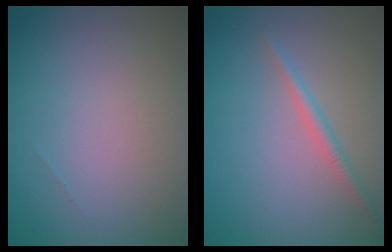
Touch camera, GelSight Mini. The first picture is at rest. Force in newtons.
{"total": 1.5, "press": 1.5, "slide": 0.1}